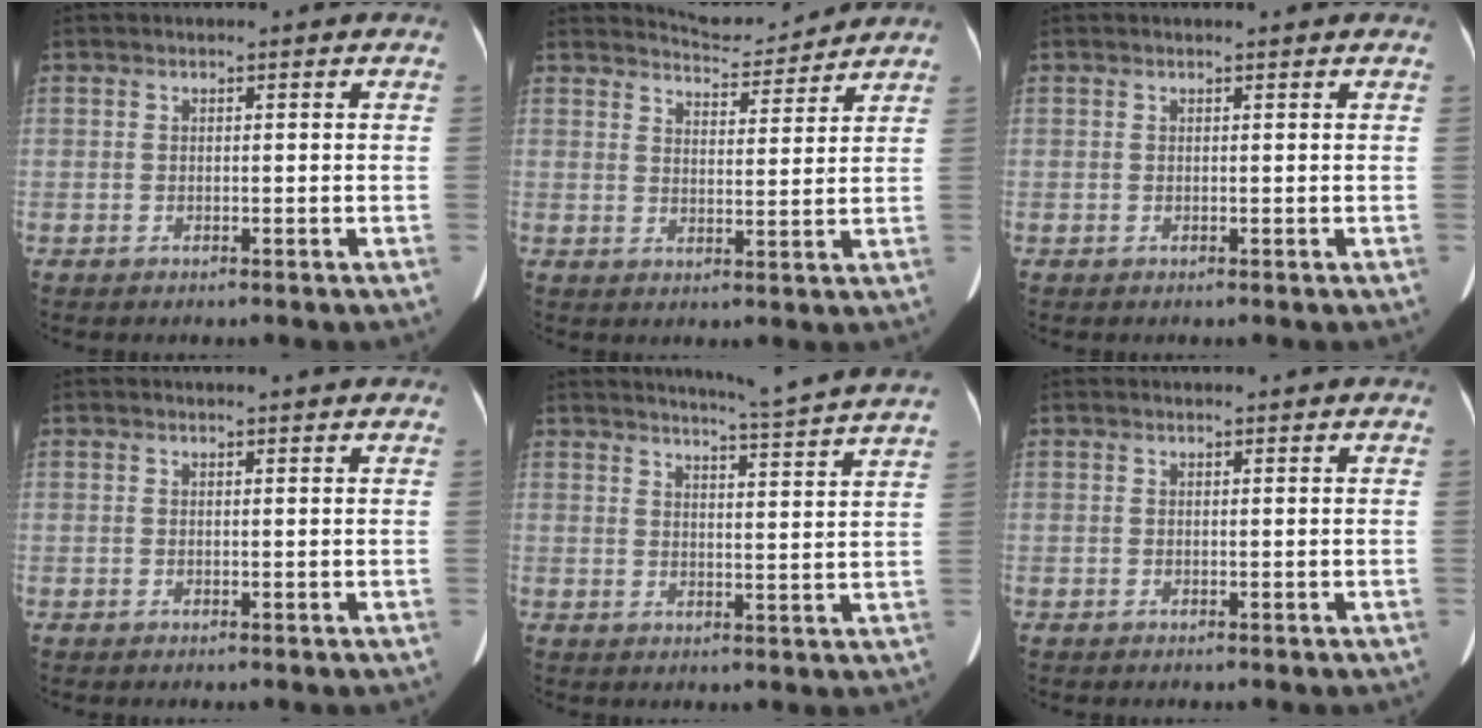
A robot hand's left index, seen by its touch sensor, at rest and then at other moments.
{"total": 6.4, "force": [6.4, 0.0, -0.4], "torque": [-0.007, 0.001, 0.095]}
{"total": 0.8, "force": [0.8, 0.0, 0.3], "torque": [-0.012, 0.004, 0.008]}
{"total": 1.9, "force": [1.8, -0.1, 0.6], "torque": [-0.014, 0.006, 0.020]}
{"total": 13.0, "force": [12.2, -2.3, 4.0], "torque": [-0.072, -0.048, 0.143]}
{"total": 1.7, "force": [1.6, -0.1, 0.5], "torque": [-0.007, 0.014, 0.023]}